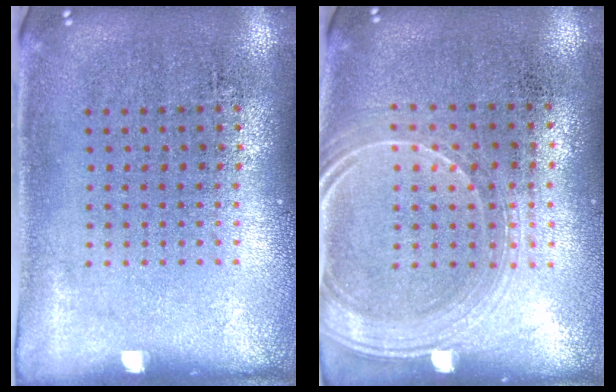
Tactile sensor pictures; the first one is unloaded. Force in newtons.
{"total": 1.7, "press": 1.5, "slide": 0.8}